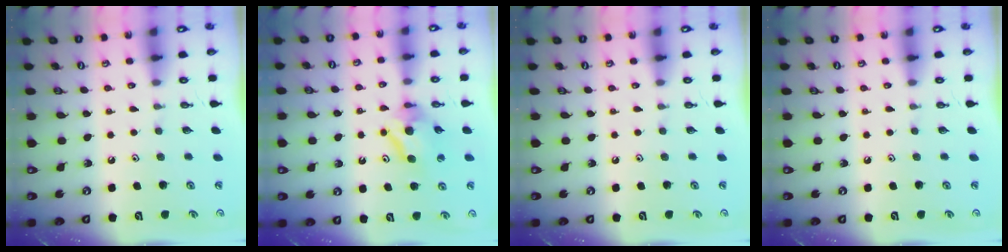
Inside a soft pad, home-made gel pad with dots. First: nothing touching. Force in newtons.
{"total": 8.6, "press": 8.6, "slide": 0.4}
{"total": 0.0}
{"total": 0.0}